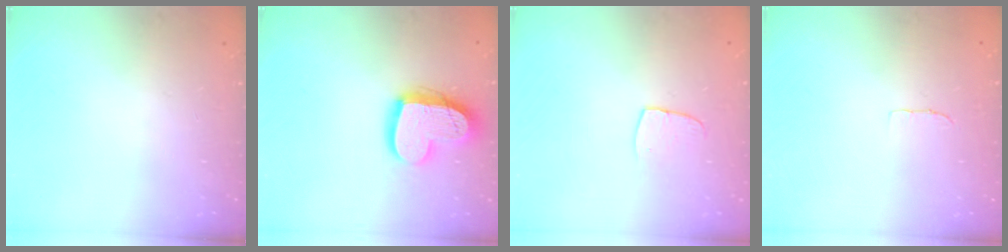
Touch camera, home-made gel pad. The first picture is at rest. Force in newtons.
{"total": 15.9, "press": 15.8, "slide": 1.4}
{"total": 6.4, "press": 6.4, "slide": 0.3}
{"total": 3.4, "press": 3.4, "slide": 0.2}